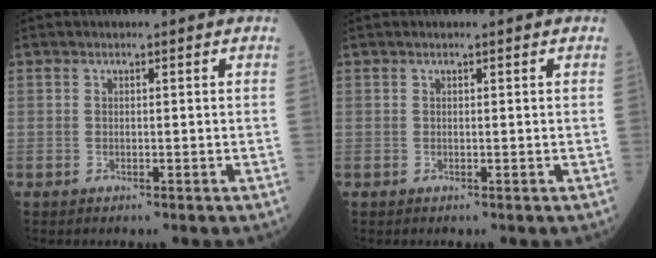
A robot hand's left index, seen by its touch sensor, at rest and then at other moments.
{"total": 0.8, "force": [0.7, -0.1, 0.4], "torque": [-0.008, 0.008, 0.013]}